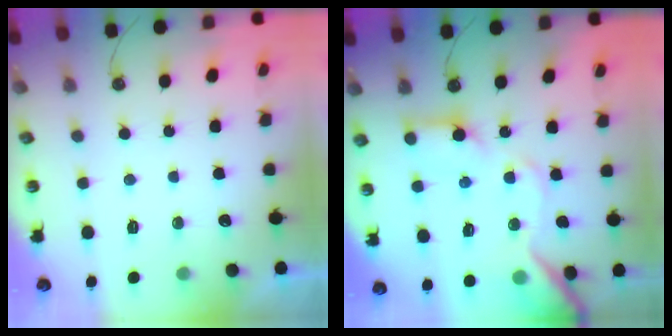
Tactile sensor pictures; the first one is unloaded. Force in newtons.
{"total": 14.8, "press": 14.7, "slide": 1.9}